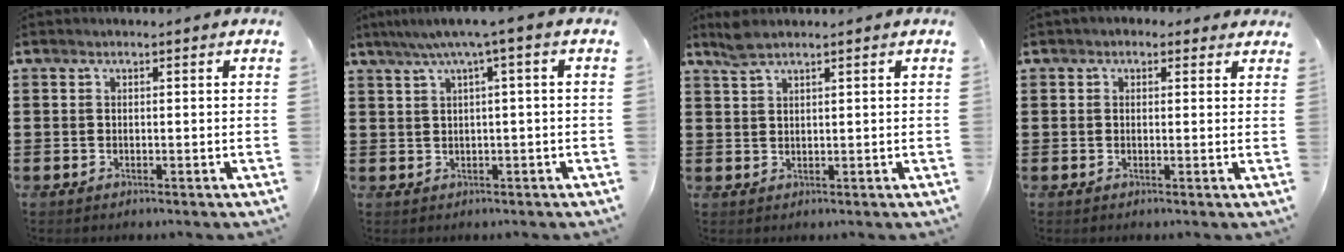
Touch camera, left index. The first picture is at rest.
{"total": 3.7, "force": [0.7, -0.3, 3.6], "torque": [-0.068, -0.002, 0.007]}
{"total": 2.4, "force": [1.9, 0.4, 1.4], "torque": [-0.031, 0.003, 0.035]}
{"total": 1.5, "force": [0.9, 1.1, 0.5], "torque": [-0.005, 0.006, 0.015]}